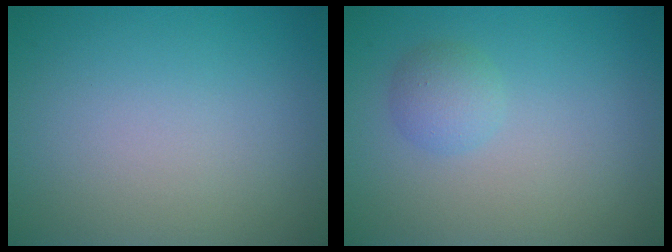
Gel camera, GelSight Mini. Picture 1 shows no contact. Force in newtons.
{"total": 1.8, "press": 1.8, "slide": 0.0}